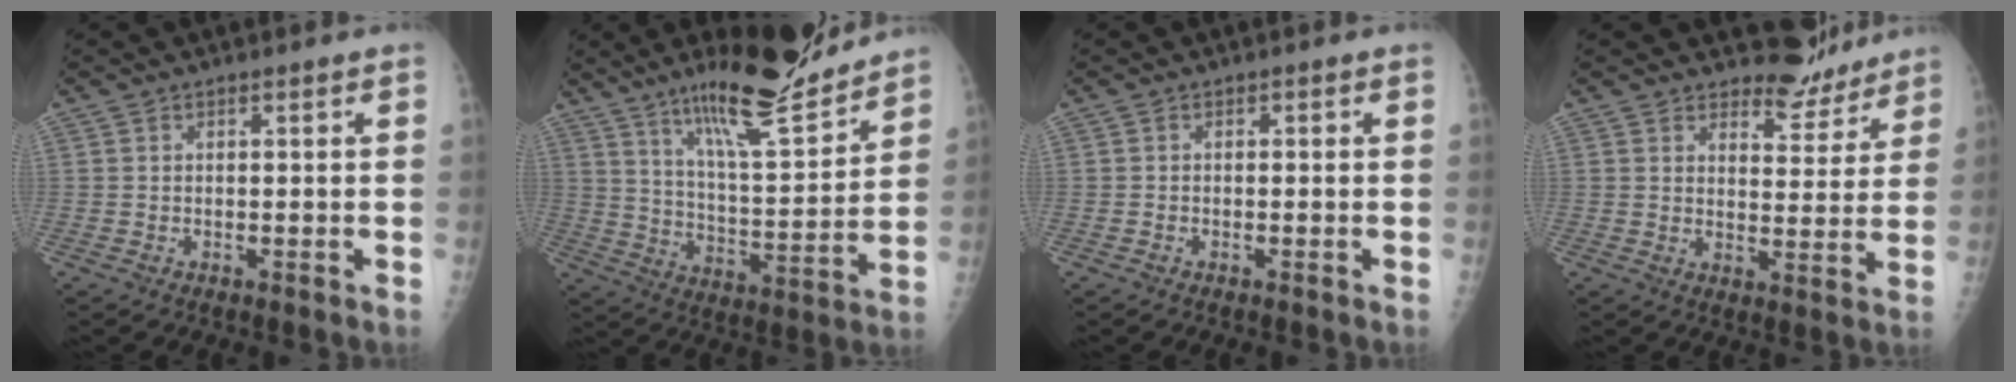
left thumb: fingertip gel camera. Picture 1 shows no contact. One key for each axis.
{"total": 17.8, "fx": 14.0, "fy": 3.1, "fz": 10.6, "tx": -0.139, "ty": -0.093, "tz": 0.234}
{"total": 0.5, "fx": -0.3, "fy": 0.4, "fz": 0.1, "tx": 0.001, "ty": 0.003, "tz": -0.010}
{"total": 6.6, "fx": 6.1, "fy": 2.5, "fz": 0.4, "tx": 0.020, "ty": -0.057, "tz": 0.086}